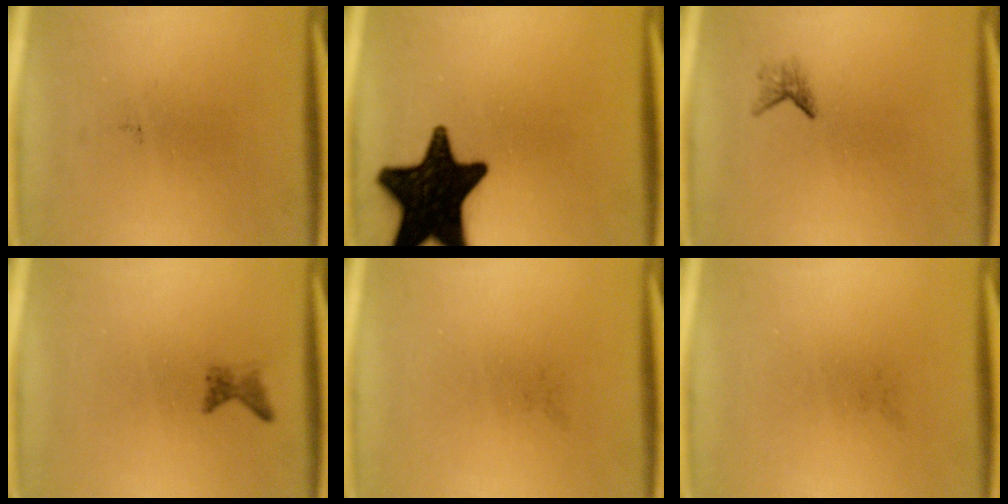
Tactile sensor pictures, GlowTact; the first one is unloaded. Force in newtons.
{"total": 19.4}
{"total": 1.2}
{"total": 1.2}
{"total": 0.0}
{"total": 0.0}